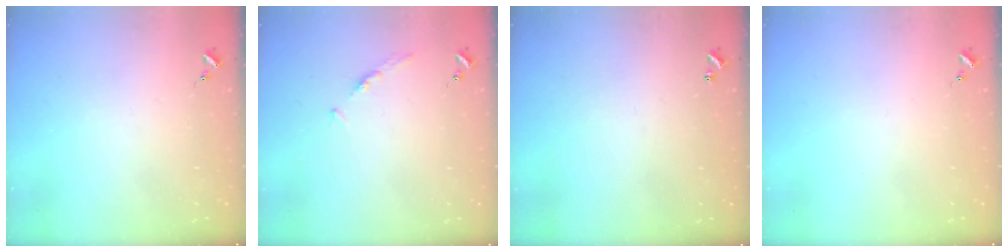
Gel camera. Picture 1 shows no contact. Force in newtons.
{"total": 3.5, "press": 3.5, "slide": 0.5}
{"total": 0.9, "press": 0.9, "slide": 0.2}
{"total": 0.0}